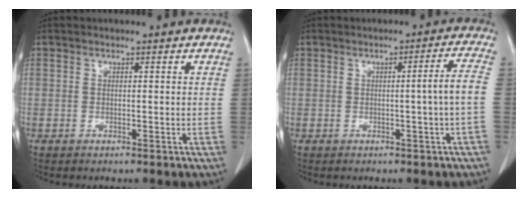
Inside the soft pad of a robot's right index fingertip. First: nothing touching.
{"total": 3.8, "force": [-0.7, -0.9, 3.7], "torque": [-0.050, 0.004, -0.008]}